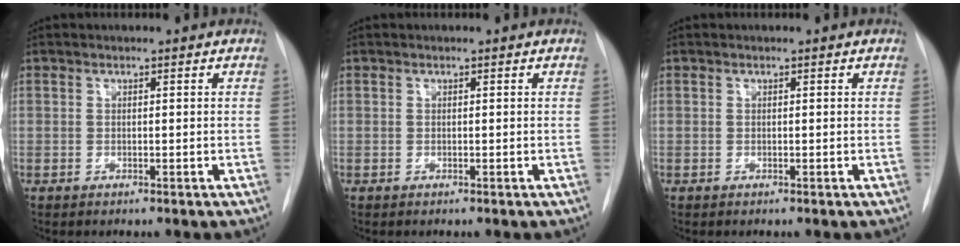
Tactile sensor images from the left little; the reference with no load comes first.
{"total": 0.0}
{"total": 0.0}